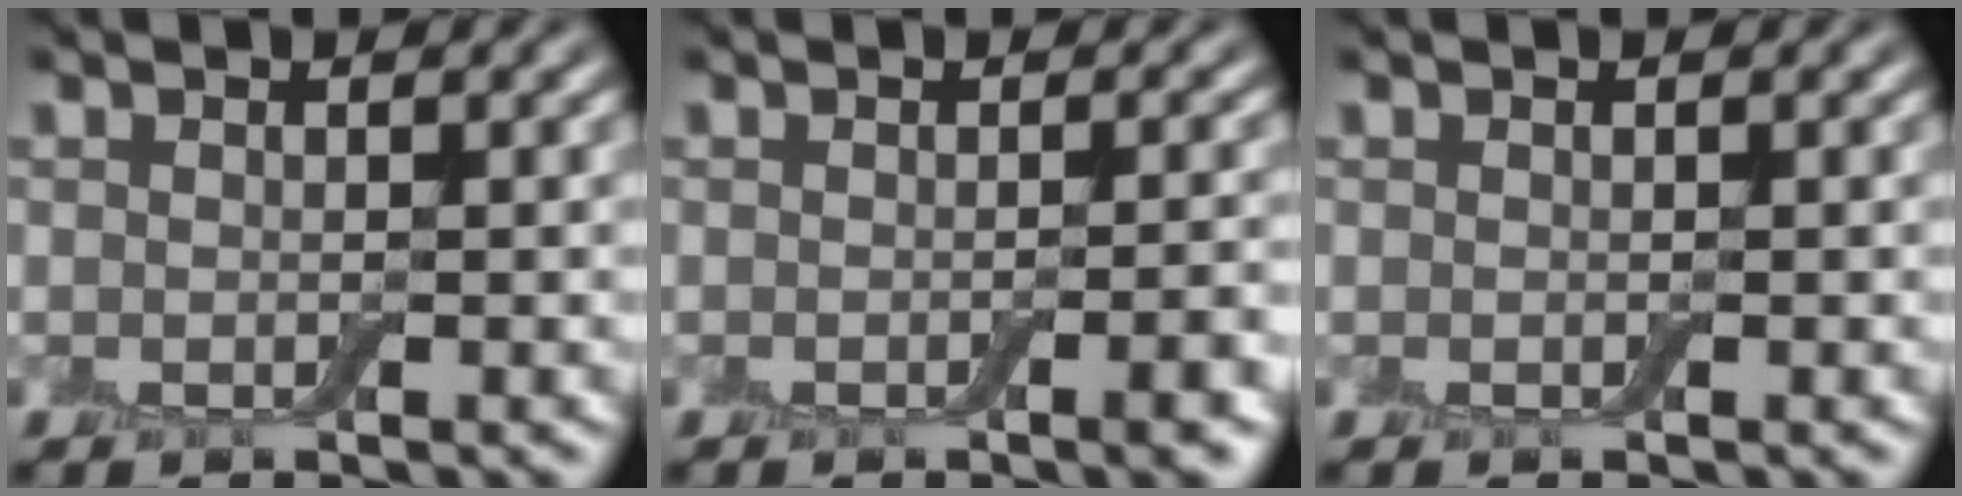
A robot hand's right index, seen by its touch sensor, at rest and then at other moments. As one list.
[{"total": 2.5, "force": [-0.9, 0.6, 2.2], "torque": [-0.022, 0.003, -0.013]}, {"total": 0.0}]